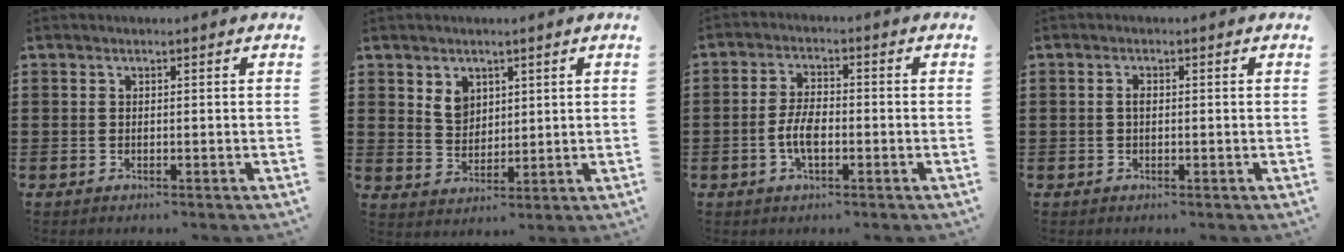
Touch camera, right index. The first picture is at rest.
{"total": 4.2, "force": [2.2, 3.2, 1.6], "torque": [-0.035, 0.007, 0.039]}
{"total": 4.9, "force": [-1.2, 2.1, 4.3], "torque": [-0.099, -0.003, -0.025]}
{"total": 1.3, "force": [0.0, 0.6, 1.1], "torque": [-0.022, 0.002, -0.002]}